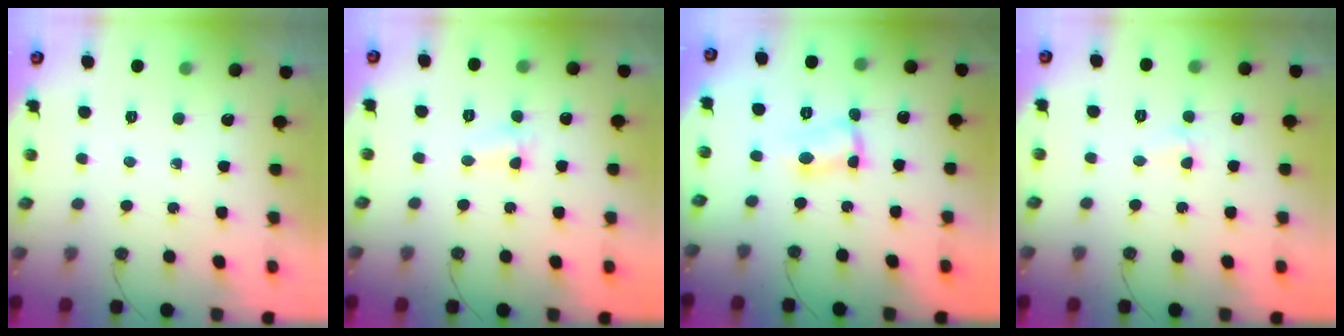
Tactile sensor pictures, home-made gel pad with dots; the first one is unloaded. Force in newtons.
{"total": 3.0, "press": 2.9, "slide": 0.5}
{"total": 2.0, "press": 2.0, "slide": 0.6}
{"total": 3.4, "press": 3.3, "slide": 0.5}